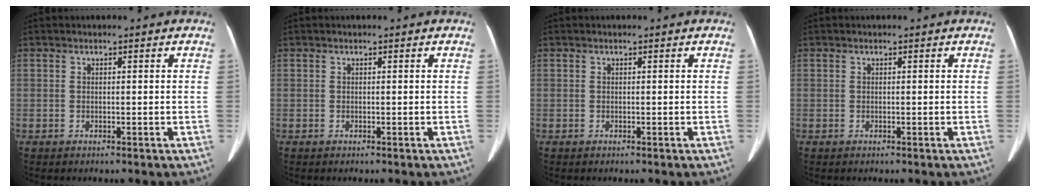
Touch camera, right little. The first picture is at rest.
{"total": 0.0}
{"total": 0.0}
{"total": 0.0}